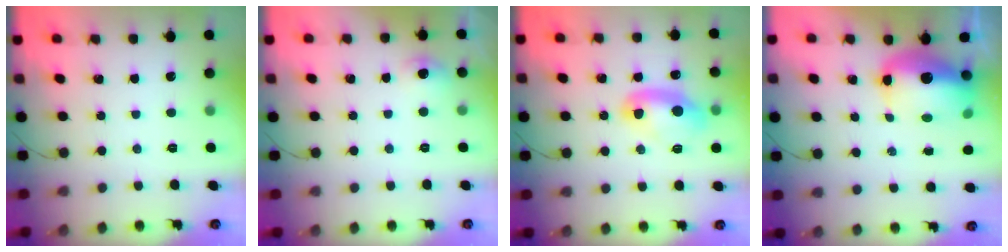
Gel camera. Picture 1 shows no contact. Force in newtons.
{"total": 5.4, "press": 5.1, "slide": 1.7}
{"total": 9.8, "press": 9.7, "slide": 1.3}
{"total": 13.8, "press": 13.4, "slide": 3.2}